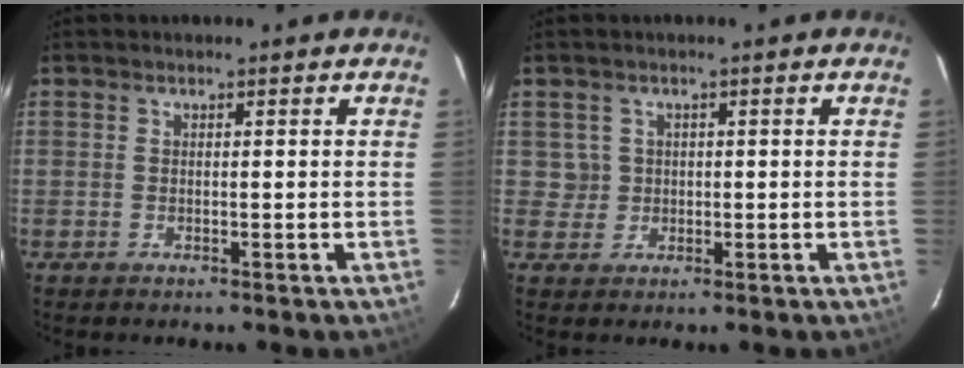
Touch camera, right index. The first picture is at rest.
{"total": 2.8, "force": [0.4, 2.8, 0.1], "torque": [0.010, 0.014, 0.010]}